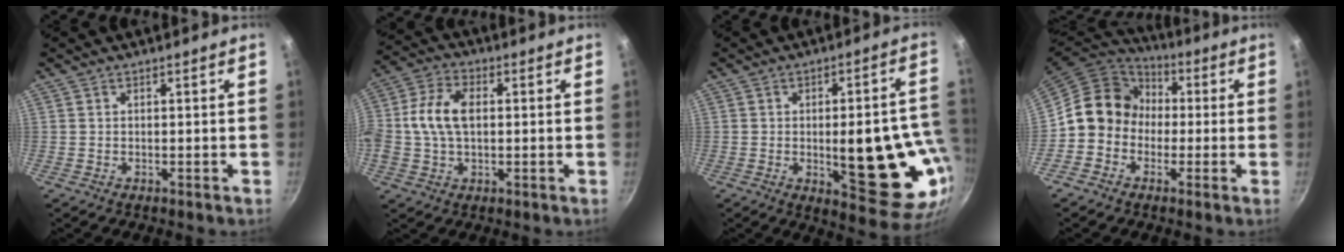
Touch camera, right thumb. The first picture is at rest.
{"total": 10.4, "force": [0.8, 6.6, 8.0], "torque": [-0.153, 0.021, 0.001]}
{"total": 20.4, "force": [-3.0, 7.8, 18.6], "torque": [-0.195, 0.000, -0.031]}
{"total": 11.5, "force": [-0.4, 10.3, 5.2], "torque": [-0.044, 0.036, -0.028]}